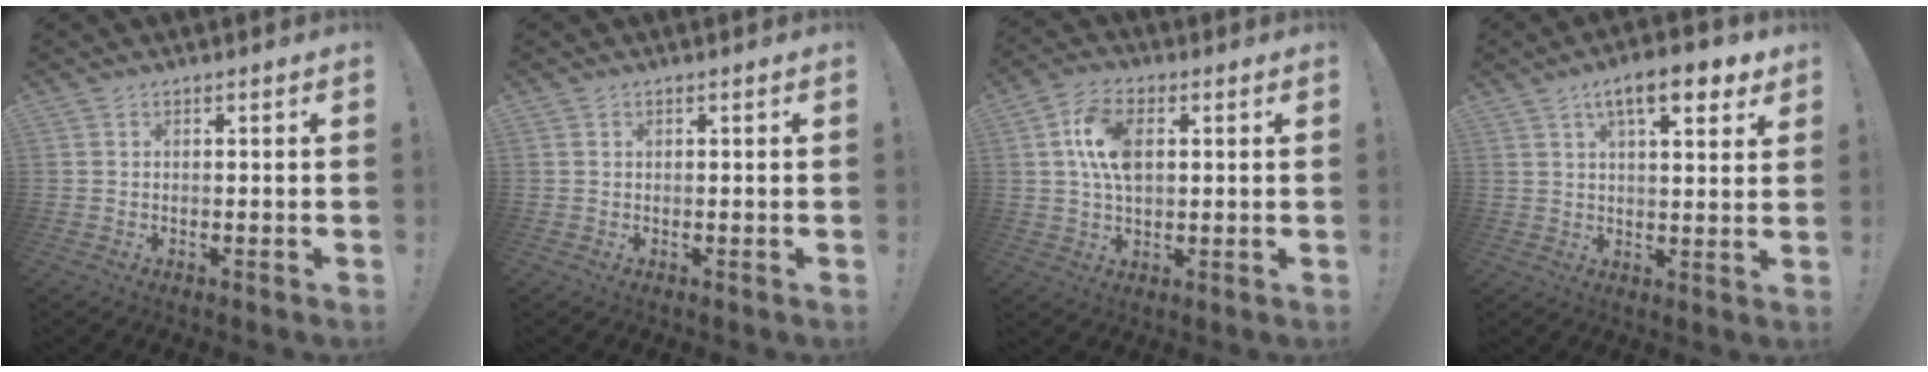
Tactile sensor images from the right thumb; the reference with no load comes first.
{"total": 0.0}
{"total": 11.4, "force": [2.3, 6.9, 8.8], "torque": [-0.169, 0.005, 0.041]}
{"total": 11.0, "force": [5.7, 3.5, 8.8], "torque": [-0.121, -0.023, 0.089]}